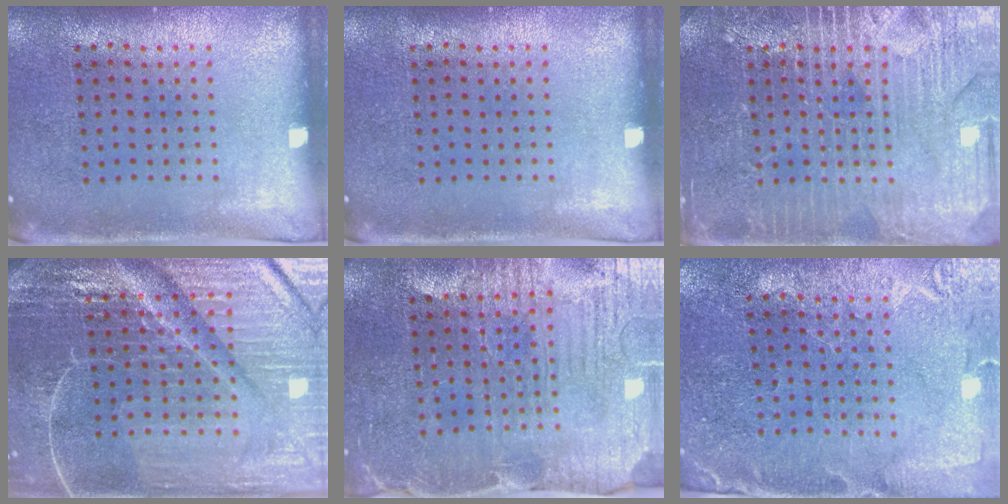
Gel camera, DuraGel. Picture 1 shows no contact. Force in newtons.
{"total": 0.0}
{"total": 6.0, "press": 6.0, "slide": 0.9}
{"total": 6.9, "press": 6.0, "slide": 3.4}
{"total": 4.1, "press": 4.0, "slide": 1.0}
{"total": 0.5, "press": 0.5, "slide": 0.2}